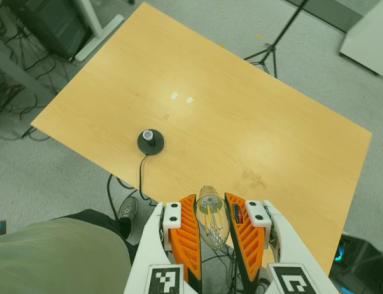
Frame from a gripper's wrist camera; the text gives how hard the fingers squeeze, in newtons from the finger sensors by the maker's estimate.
{"total": 22.1, "left": 24.8, "right": 19.4}